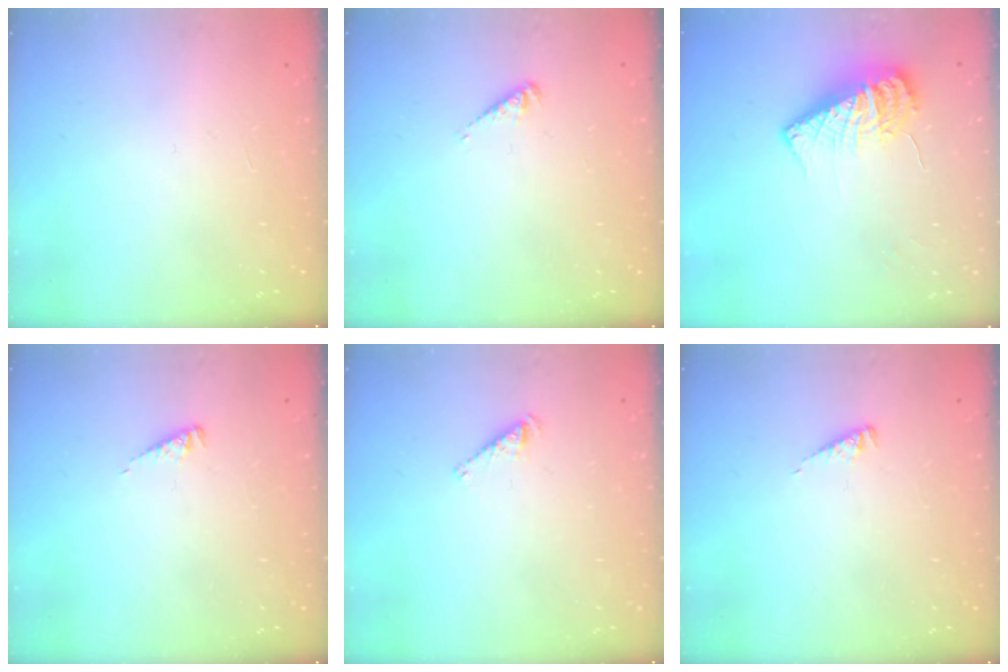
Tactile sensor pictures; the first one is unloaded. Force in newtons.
{"total": 2.5, "press": 2.4, "slide": 0.5}
{"total": 11.6, "press": 11.5, "slide": 1.1}
{"total": 2.0, "press": 2.0, "slide": 0.2}
{"total": 2.8, "press": 2.8, "slide": 0.5}
{"total": 2.0, "press": 2.0, "slide": 0.2}